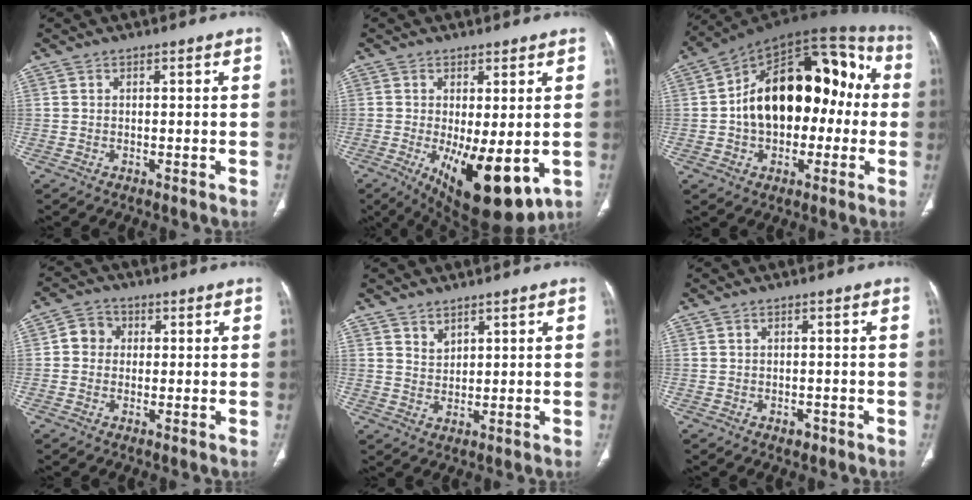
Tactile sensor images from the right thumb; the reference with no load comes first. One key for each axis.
{"total": 14.1, "fx": -3.5, "fy": 5.3, "fz": 12.6, "tx": -0.188, "ty": -0.030, "tz": -0.034}
{"total": 24.2, "fx": -0.2, "fy": 15.0, "fz": 19.1, "tx": -0.260, "ty": 0.052, "tz": -0.006}
{"total": 4.5, "fx": 0.5, "fy": 4.1, "fz": 1.8, "tx": -0.013, "ty": 0.010, "tz": -0.001}
{"total": 2.6, "fx": 2.0, "fy": 1.3, "fz": 0.8, "tx": -0.003, "ty": -0.019, "tz": 0.042}
{"total": 1.5, "fx": -0.8, "fy": 1.1, "fz": 0.8, "tx": -0.005, "ty": 0.003, "tz": -0.008}